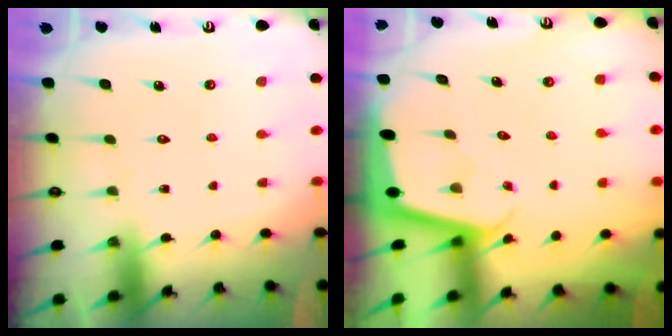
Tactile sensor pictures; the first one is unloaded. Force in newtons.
{"total": 1.8, "press": 1.8, "slide": 0.0}